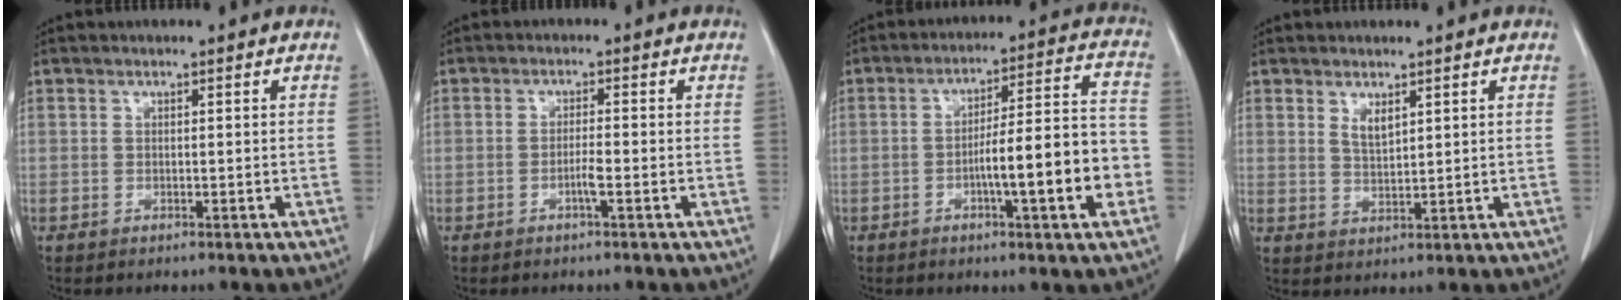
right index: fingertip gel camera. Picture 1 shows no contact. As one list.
[{"total": 2.1, "force": [-0.9, -0.1, 1.9], "torque": [-0.037, -0.001, -0.016]}, {"total": 13.4, "force": [-3.8, 1.1, 12.8], "torque": [-0.186, 0.020, -0.055]}, {"total": 2.5, "force": [1.5, 0.8, 1.8], "torque": [-0.036, -0.004, 0.036]}]